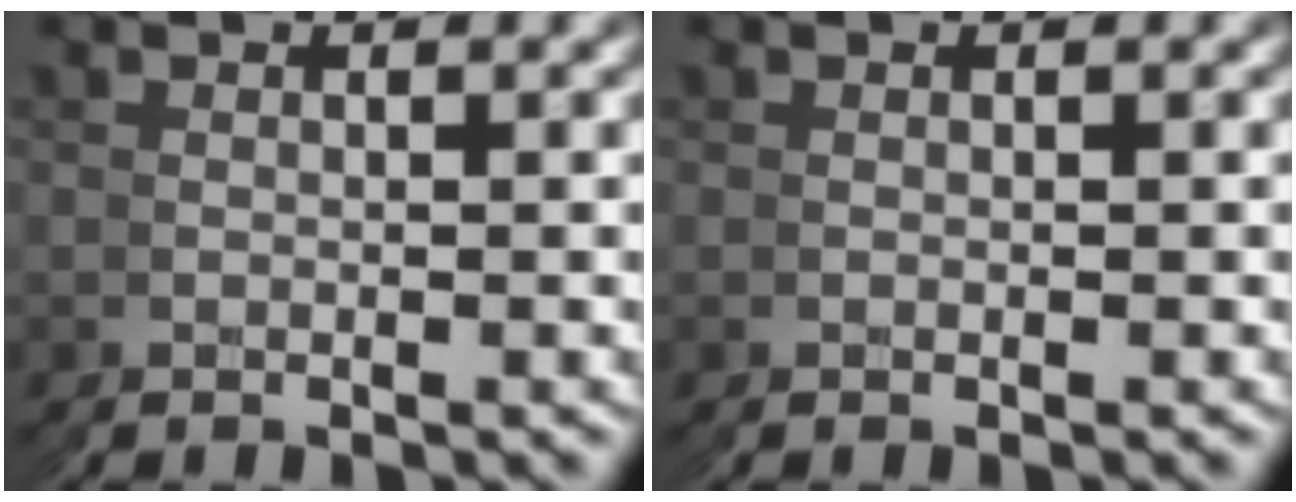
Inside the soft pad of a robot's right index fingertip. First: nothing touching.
{"total": 0.0}